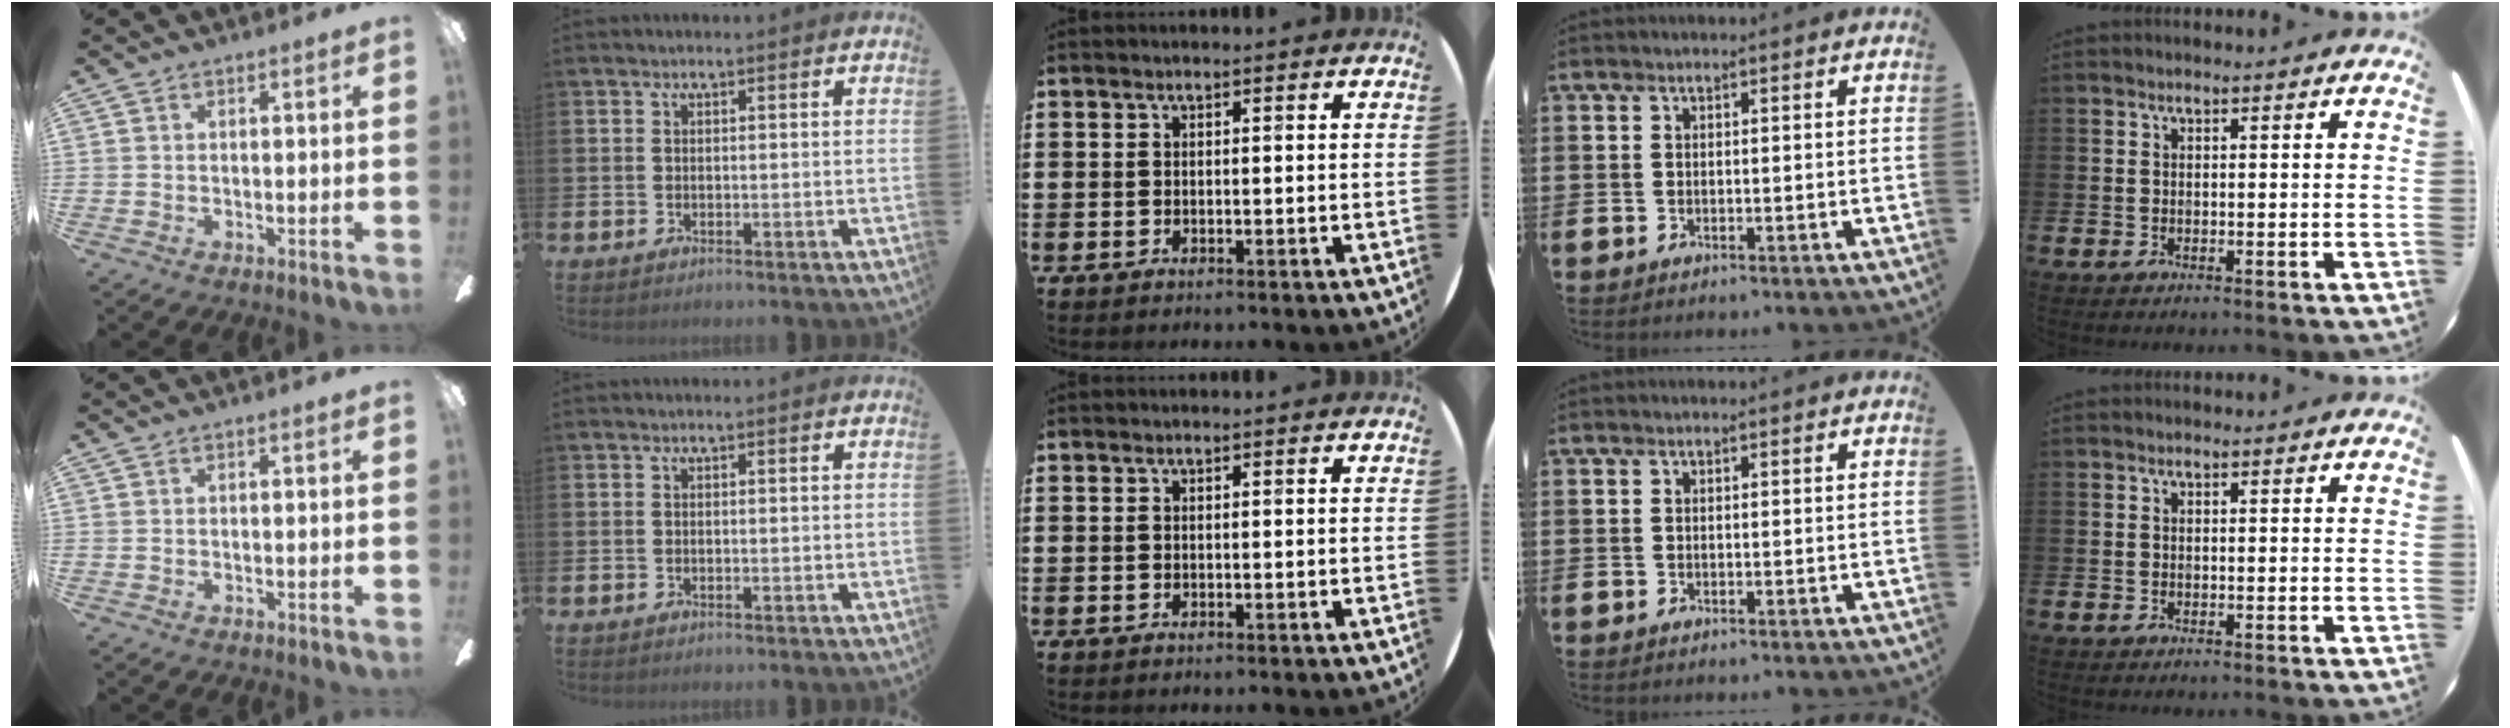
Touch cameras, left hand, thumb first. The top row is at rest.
{}